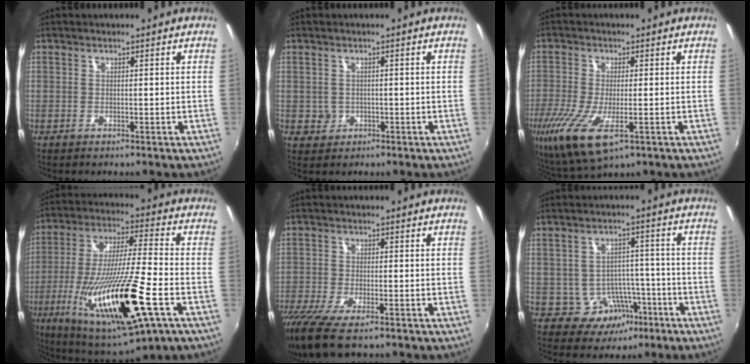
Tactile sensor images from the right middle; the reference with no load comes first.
{"total": 2.5, "force": [-0.3, 2.4, 0.5], "torque": [-0.008, 0.000, -0.001]}
{"total": 12.3, "force": [-5.0, 4.1, 10.5], "torque": [-0.224, -0.050, -0.086]}
{"total": 24.5, "force": [-9.0, 3.7, 22.5], "torque": [-0.433, -0.063, -0.155]}
{"total": 11.1, "force": [-7.9, 2.7, 7.3], "torque": [-0.167, -0.048, -0.147]}
{"total": 6.7, "force": [-3.5, 5.4, 1.8], "torque": [-0.034, 0.024, -0.030]}